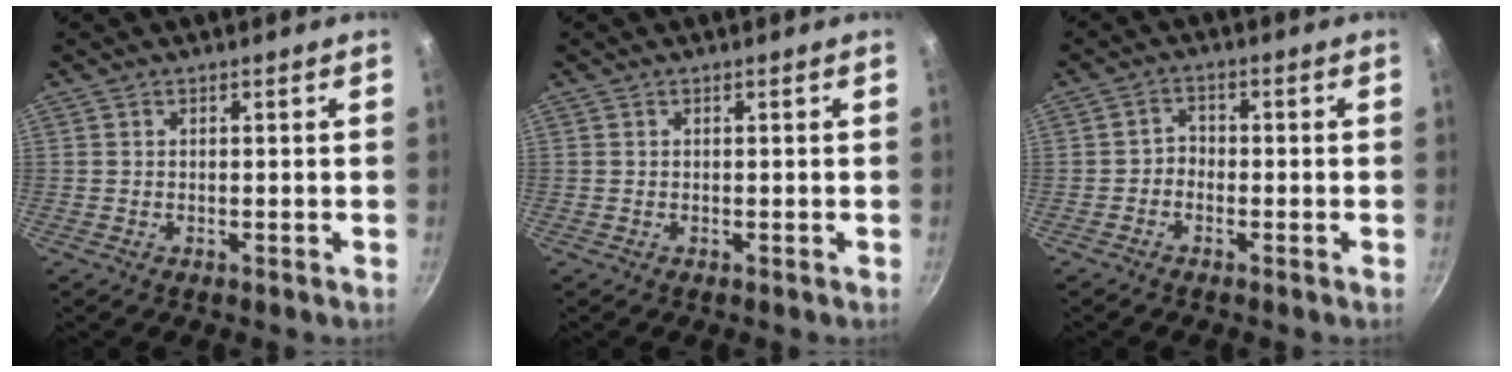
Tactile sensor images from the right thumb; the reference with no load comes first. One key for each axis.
{"total": 0.0}
{"total": 2.2, "fx": -1.1, "fy": 1.6, "fz": 0.9, "tx": -0.008, "ty": 0.018, "tz": -0.025}